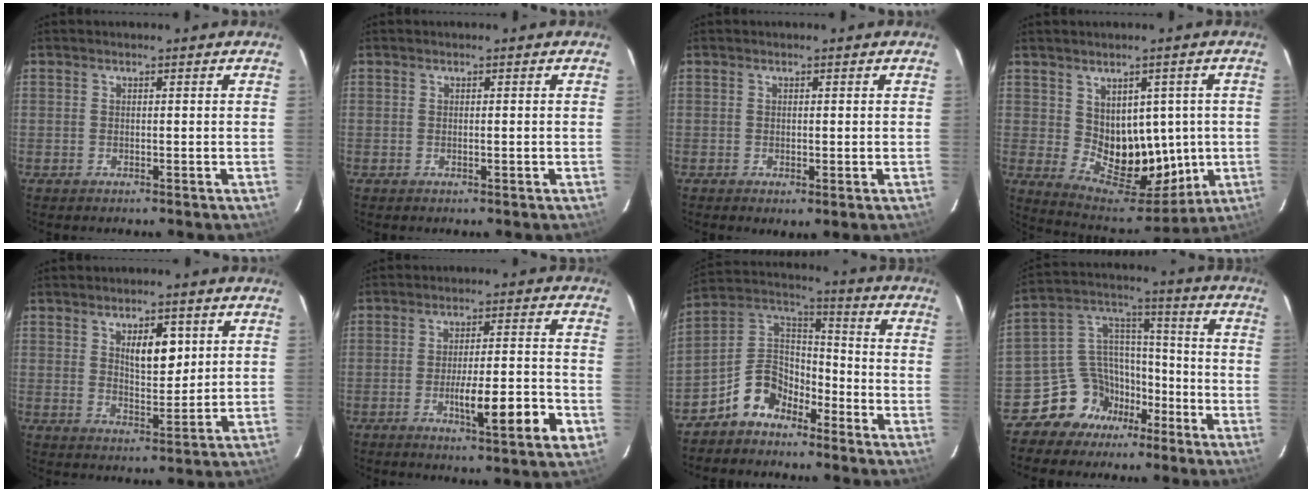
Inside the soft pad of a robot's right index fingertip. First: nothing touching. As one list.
[{"total": 0.6, "force": [-0.2, 0.2, 0.6], "torque": [-0.014, -0.001, -0.002]}, {"total": 2.1, "force": [-0.3, 1.0, 1.8], "torque": [-0.038, -0.005, -0.002]}, {"total": 12.5, "force": [0.3, 7.8, 9.8], "torque": [-0.144, 0.009, 0.037]}, {"total": 6.8, "force": [2.5, 2.9, 5.7], "torque": [-0.095, 0.000, 0.047]}, {"total": 11.4, "force": [-3.9, 1.3, 10.6], "torque": [-0.160, -0.001, -0.057]}, {"total": 9.6, "force": [-6.5, 5.8, 4.0], "torque": [-0.094, 0.038, -0.128]}, {"total": 11.3, "force": [-7.1, 8.4, 2.4], "torque": [-0.053, 0.068, -0.121]}]